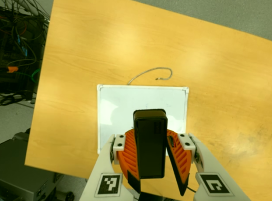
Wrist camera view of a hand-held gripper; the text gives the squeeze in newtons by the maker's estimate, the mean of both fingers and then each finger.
{"total": 8.0, "left": 8.2, "right": 7.8}